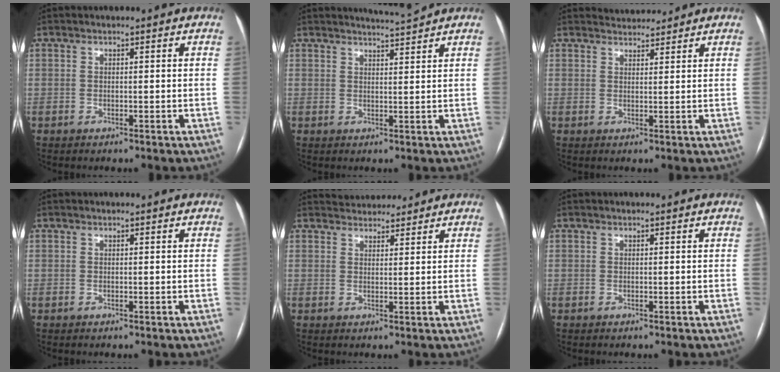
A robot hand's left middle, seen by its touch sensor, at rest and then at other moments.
{"total": 3.0, "force": [2.8, -1.0, 0.0], "torque": [-0.006, -0.010, 0.048]}
{"total": 3.0, "force": [3.0, 0.4, 0.0], "torque": [-0.008, 0.013, 0.050]}
{"total": 0.0}
{"total": 5.2, "force": [4.9, 1.4, 0.7], "torque": [-0.011, 0.021, 0.071]}
{"total": 0.0}